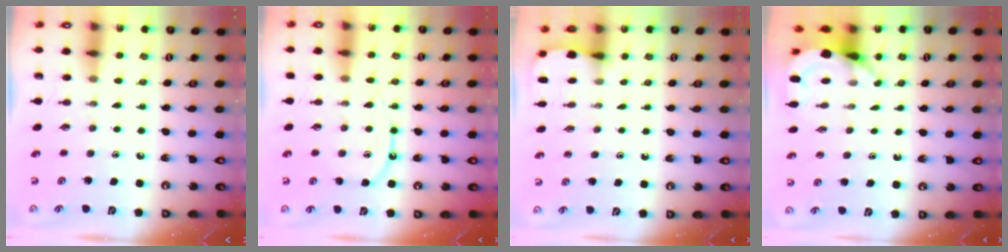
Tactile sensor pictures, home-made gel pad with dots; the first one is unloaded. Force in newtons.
{"total": 8.5, "press": 8.5, "slide": 0.9}
{"total": 1.2, "press": 1.2, "slide": 0.0}
{"total": 3.9, "press": 3.9, "slide": 0.3}